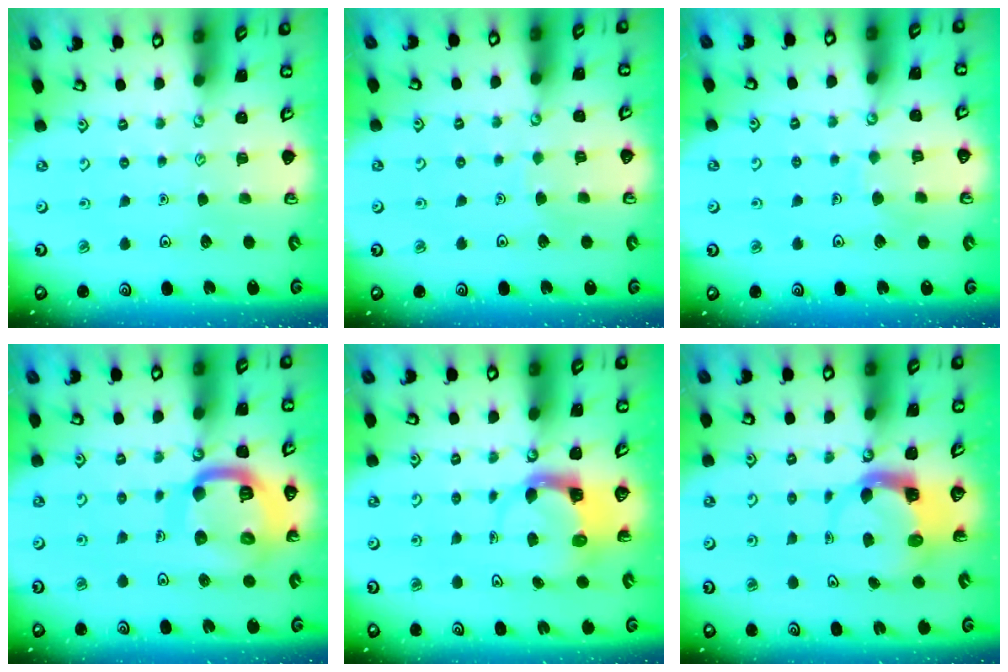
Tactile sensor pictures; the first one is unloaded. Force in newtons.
{"total": 2.7, "press": 2.7, "slide": 0.2}
{"total": 5.6, "press": 5.6, "slide": 0.3}
{"total": 17.4, "press": 17.3, "slide": 1.7}
{"total": 3.6, "press": 3.6, "slide": 0.6}
{"total": 4.4, "press": 4.4, "slide": 0.7}